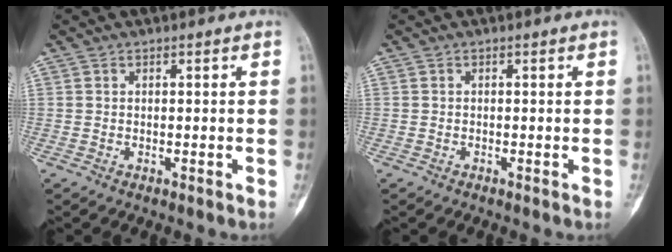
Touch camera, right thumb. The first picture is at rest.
{"total": 0.0}